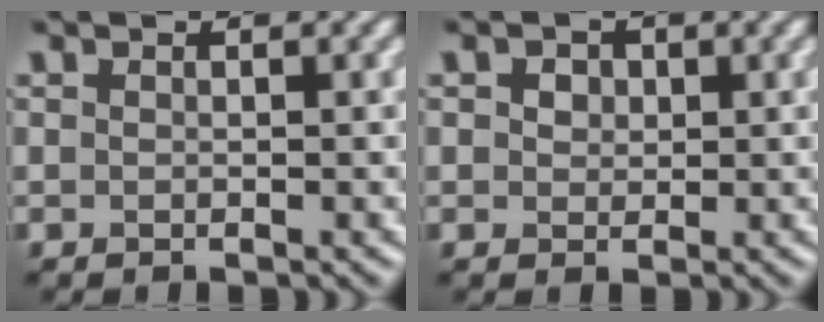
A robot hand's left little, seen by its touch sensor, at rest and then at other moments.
{"total": 2.4, "force": [1.1, 1.7, 1.2], "torque": [-0.019, 0.014, 0.002]}